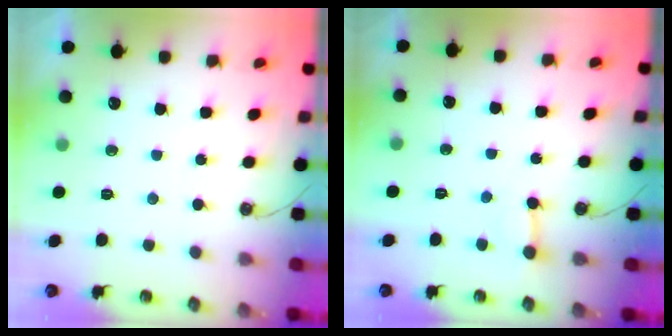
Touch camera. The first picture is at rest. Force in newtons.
{"total": 2.8, "press": 2.8, "slide": 0.2}